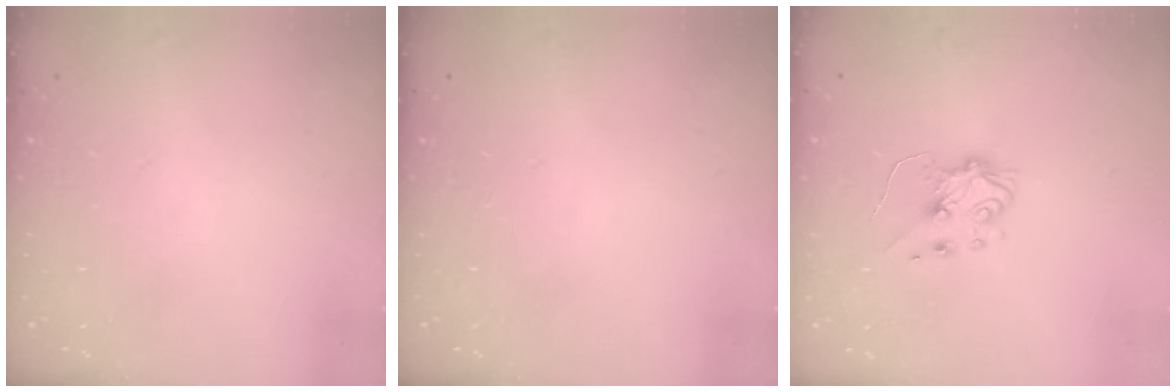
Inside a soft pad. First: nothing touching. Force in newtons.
{"total": 0.0}
{"total": 5.9, "press": 5.9, "slide": 0.9}